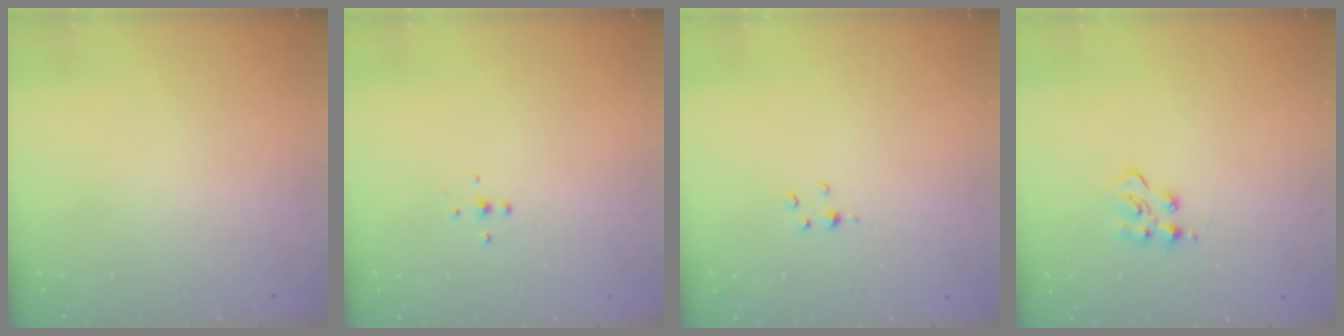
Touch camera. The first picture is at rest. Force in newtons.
{"total": 3.9, "press": 3.9, "slide": 0.3}
{"total": 2.5, "press": 2.5, "slide": 0.3}
{"total": 5.2, "press": 5.2, "slide": 0.5}